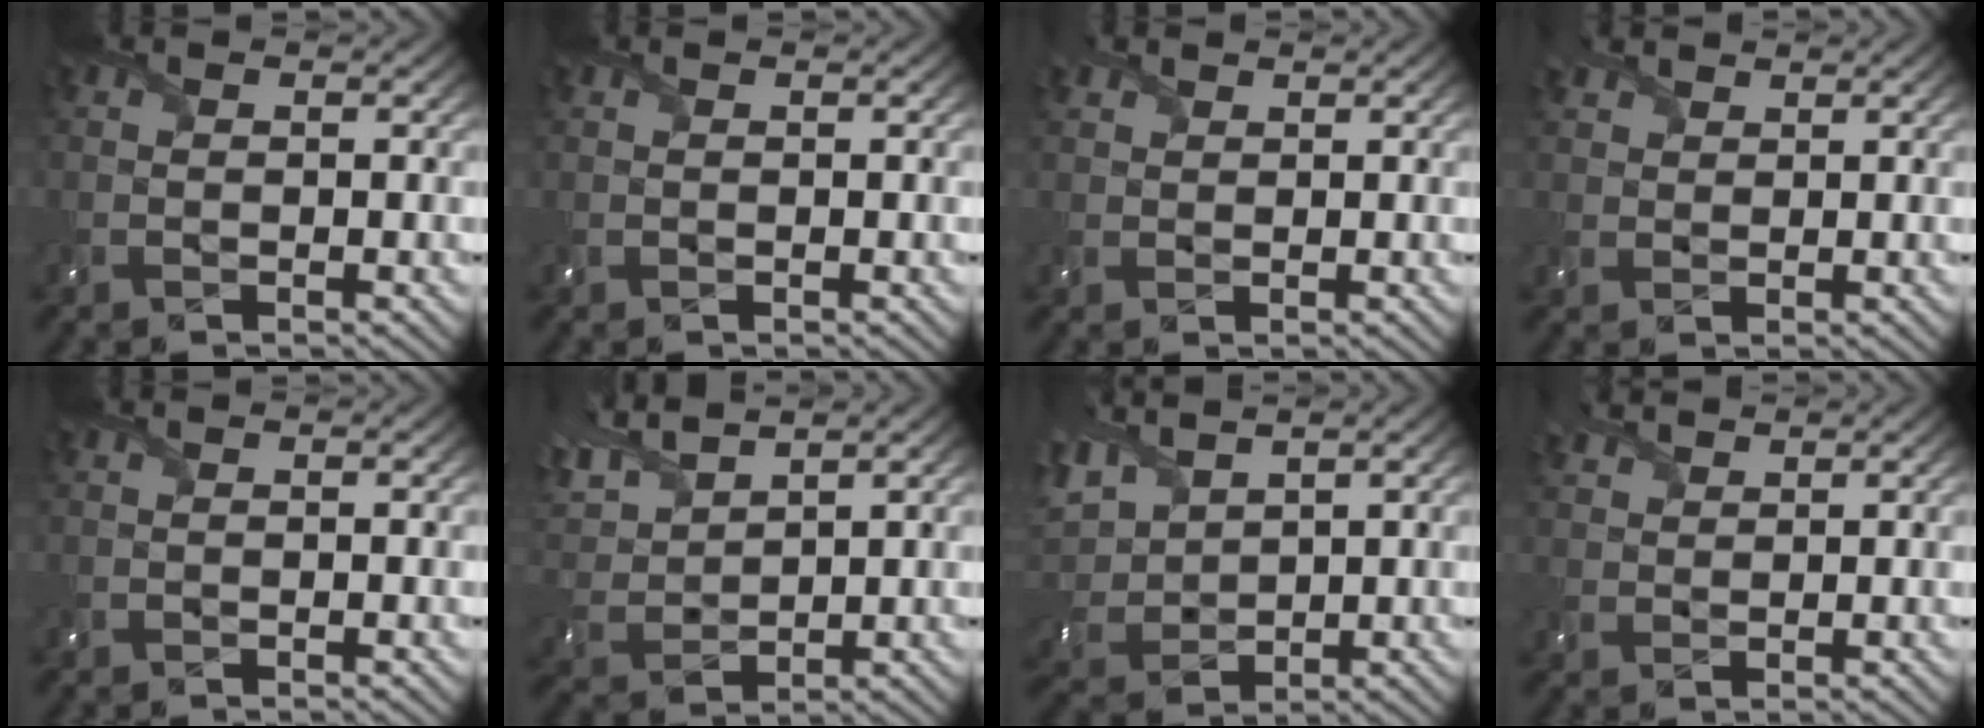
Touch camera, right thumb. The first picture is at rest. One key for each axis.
{"total": 0.0}
{"total": 1.7, "fx": 1.3, "fy": 1.0, "fz": 0.3, "tx": -0.012, "ty": 0.007, "tz": 0.030}
{"total": 2.8, "fx": 2.1, "fy": 1.6, "fz": 0.9, "tx": -0.024, "ty": 0.011, "tz": 0.043}
{"total": 0.0}
{"total": 7.0, "fx": 5.3, "fy": 2.6, "fz": 3.9, "tx": -0.119, "ty": 0.019, "tz": 0.107}
{"total": 7.8, "fx": 4.5, "fy": 3.9, "fz": 5.0, "tx": -0.162, "ty": 0.015, "tz": 0.088}
{"total": 3.4, "fx": 2.9, "fy": 1.3, "fz": 1.2, "tx": -0.032, "ty": 0.015, "tz": 0.060}